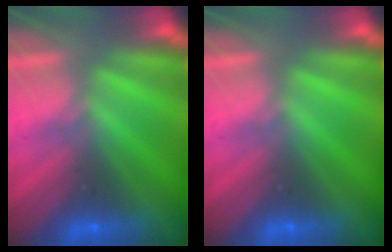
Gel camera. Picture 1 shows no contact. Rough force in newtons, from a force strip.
{"total": 0.0}